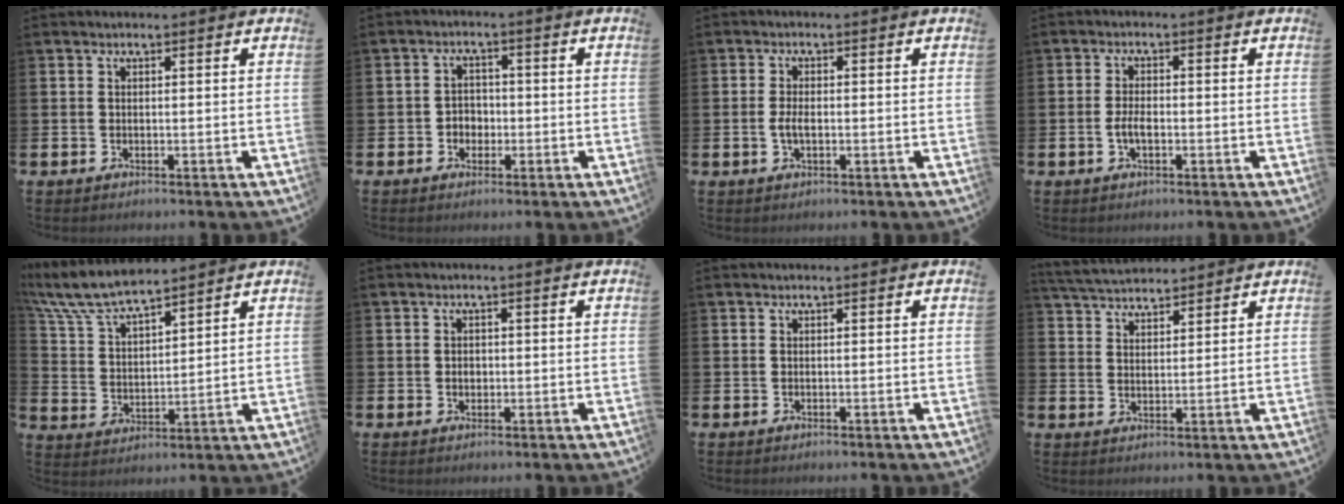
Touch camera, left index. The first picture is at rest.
{"total": 2.6, "force": [-0.9, 2.3, 0.9], "torque": [-0.013, 0.004, -0.024]}
{"total": 2.3, "force": [-0.4, 1.0, 2.0], "torque": [-0.036, 0.002, -0.010]}
{"total": 2.5, "force": [-0.7, 1.1, 2.1], "torque": [-0.037, 0.002, -0.013]}
{"total": 7.9, "force": [7.4, 1.1, 2.6], "torque": [-0.085, -0.034, 0.133]}
{"total": 1.3, "force": [-0.1, 1.1, 0.8], "torque": [-0.007, 0.006, -0.006]}
{"total": 0.0}
{"total": 4.3, "force": [4.2, 0.8, 0.6], "torque": [-0.031, -0.018, 0.078]}